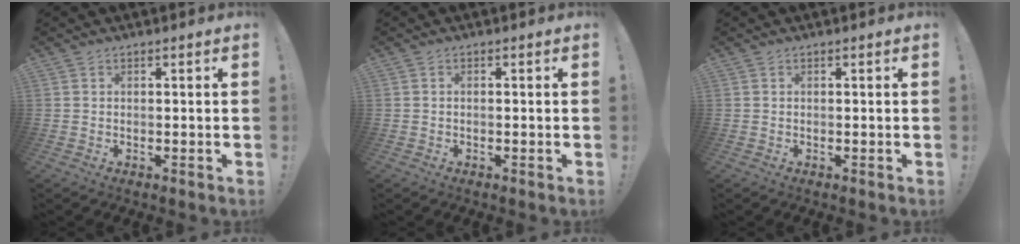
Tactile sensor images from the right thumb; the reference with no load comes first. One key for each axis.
{"total": 0.9, "fx": -0.7, "fy": 0.0, "fz": 0.6, "tx": -0.008, "ty": 0.001, "tz": -0.013}
{"total": 0.0}